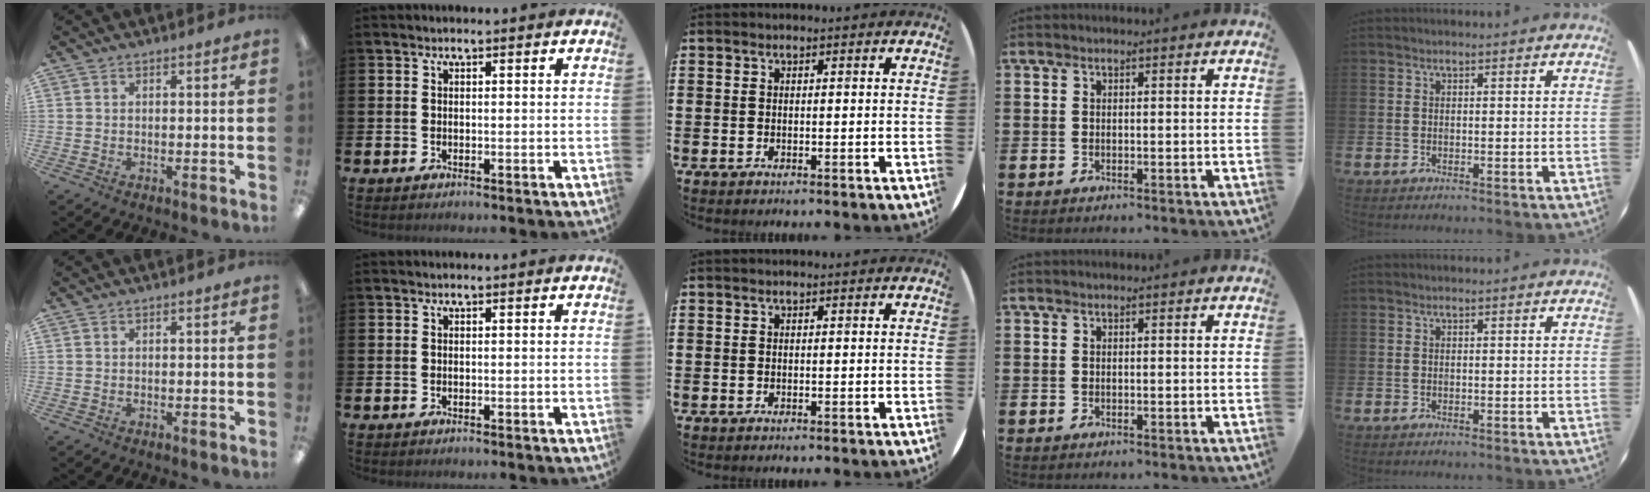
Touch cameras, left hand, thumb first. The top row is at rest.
{}